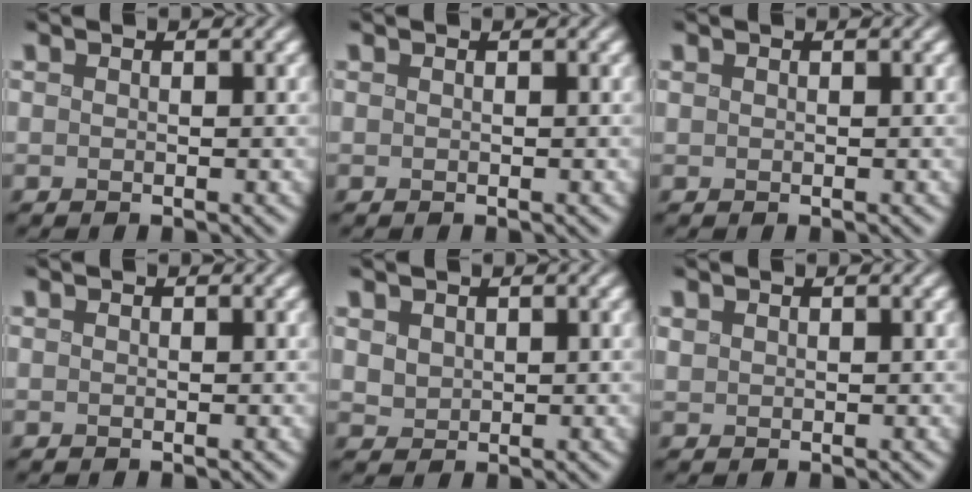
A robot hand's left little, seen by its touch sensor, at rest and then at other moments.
{"total": 0.0}
{"total": 0.0}
{"total": 0.0}
{"total": 1.6, "force": [0.5, 1.3, 0.7], "torque": [-0.015, 0.005, 0.012]}
{"total": 0.5, "force": [0.3, 0.4, 0.1], "torque": [-0.004, 0.002, 0.007]}